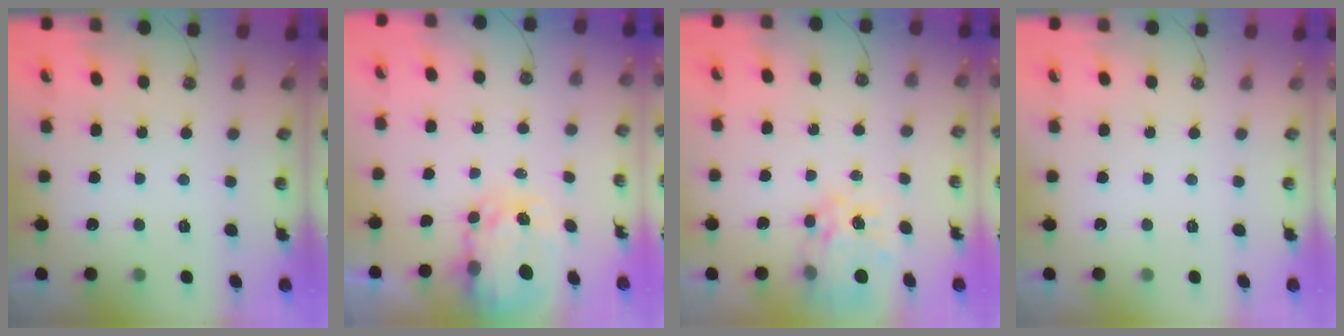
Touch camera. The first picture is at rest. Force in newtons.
{"total": 5.7, "press": 5.7, "slide": 0.5}
{"total": 13.5, "press": 13.4, "slide": 1.4}
{"total": 0.0}